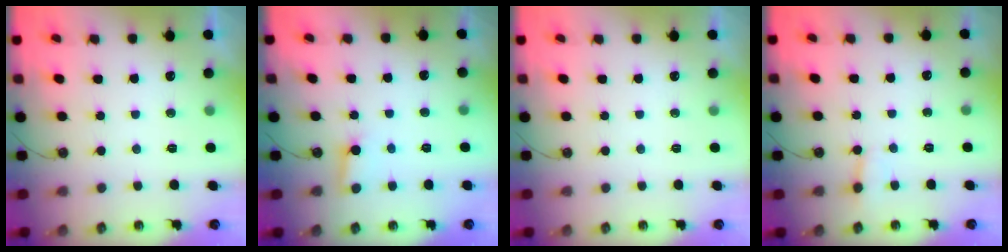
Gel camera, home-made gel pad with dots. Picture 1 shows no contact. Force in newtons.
{"total": 2.8, "press": 2.8, "slide": 0.3}
{"total": 0.0}
{"total": 2.8, "press": 2.8, "slide": 0.3}